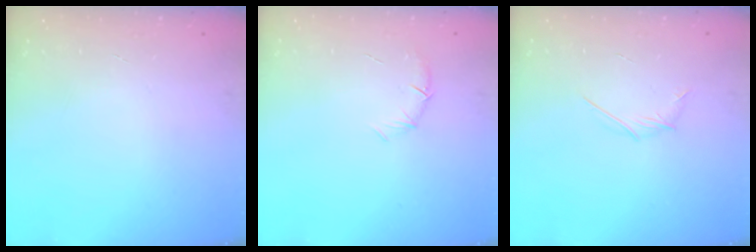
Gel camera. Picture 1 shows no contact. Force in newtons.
{"total": 6.7, "press": 6.5, "slide": 1.6}
{"total": 3.7, "press": 3.6, "slide": 1.0}